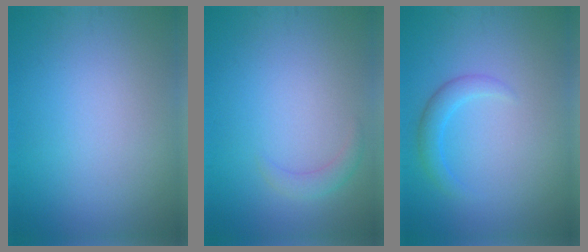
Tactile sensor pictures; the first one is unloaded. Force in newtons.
{"total": 1.3, "press": 1.3, "slide": 0.1}
{"total": 1.9, "press": 1.9, "slide": 0.1}